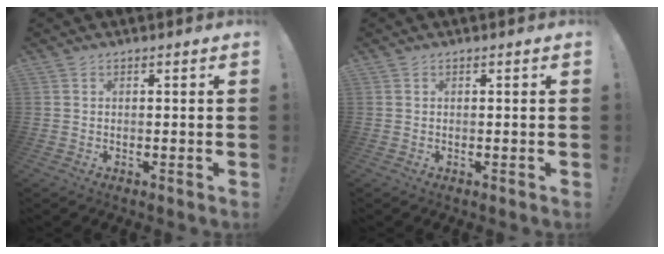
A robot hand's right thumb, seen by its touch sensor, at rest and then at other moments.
{"total": 0.0}